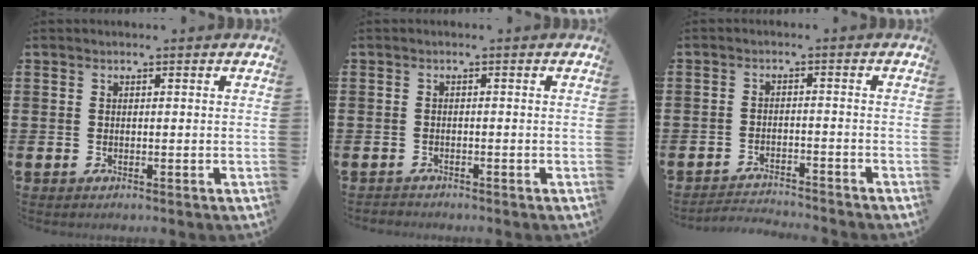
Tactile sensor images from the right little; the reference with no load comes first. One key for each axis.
{"total": 0.6, "fx": -0.6, "fy": 0.1, "fz": 0.0, "tx": 0.000, "ty": 0.000, "tz": -0.014}
{"total": 2.6, "fx": -2.6, "fy": -0.1, "fz": -0.1, "tx": -0.004, "ty": 0.003, "tz": -0.056}